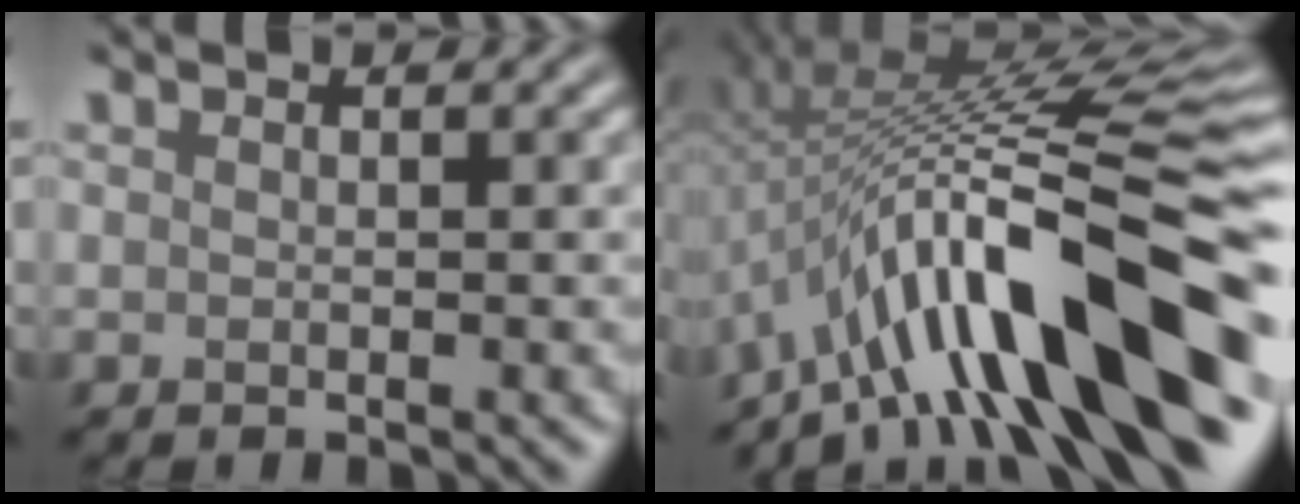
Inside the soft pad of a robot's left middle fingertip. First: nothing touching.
{"total": 14.6, "force": [-5.4, 3.2, 13.1], "torque": [-0.194, 0.032, -0.078]}